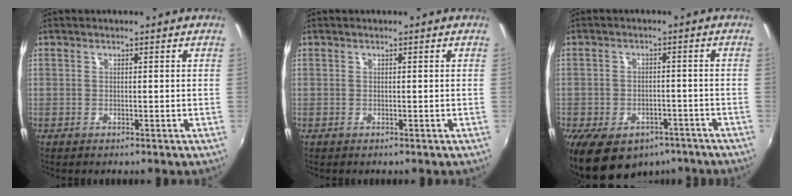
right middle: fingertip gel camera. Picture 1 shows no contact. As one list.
[{"total": 0.0}, {"total": 14.2, "force": [-9.3, 8.2, 6.8], "torque": [-0.149, -0.015, -0.128]}]